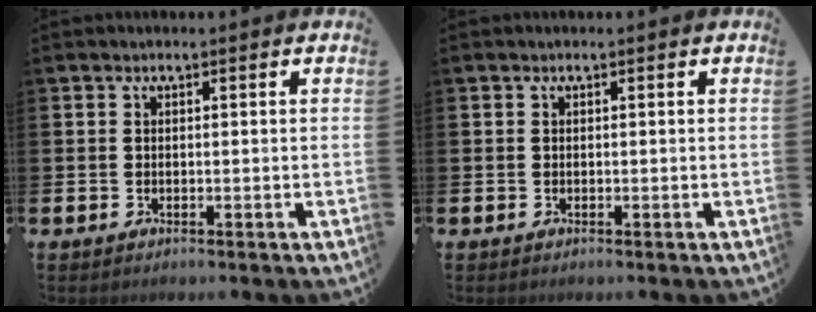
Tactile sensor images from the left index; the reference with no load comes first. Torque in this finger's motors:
{"motor_torque": [0.00, 0.00, 0.00, 0.00]}